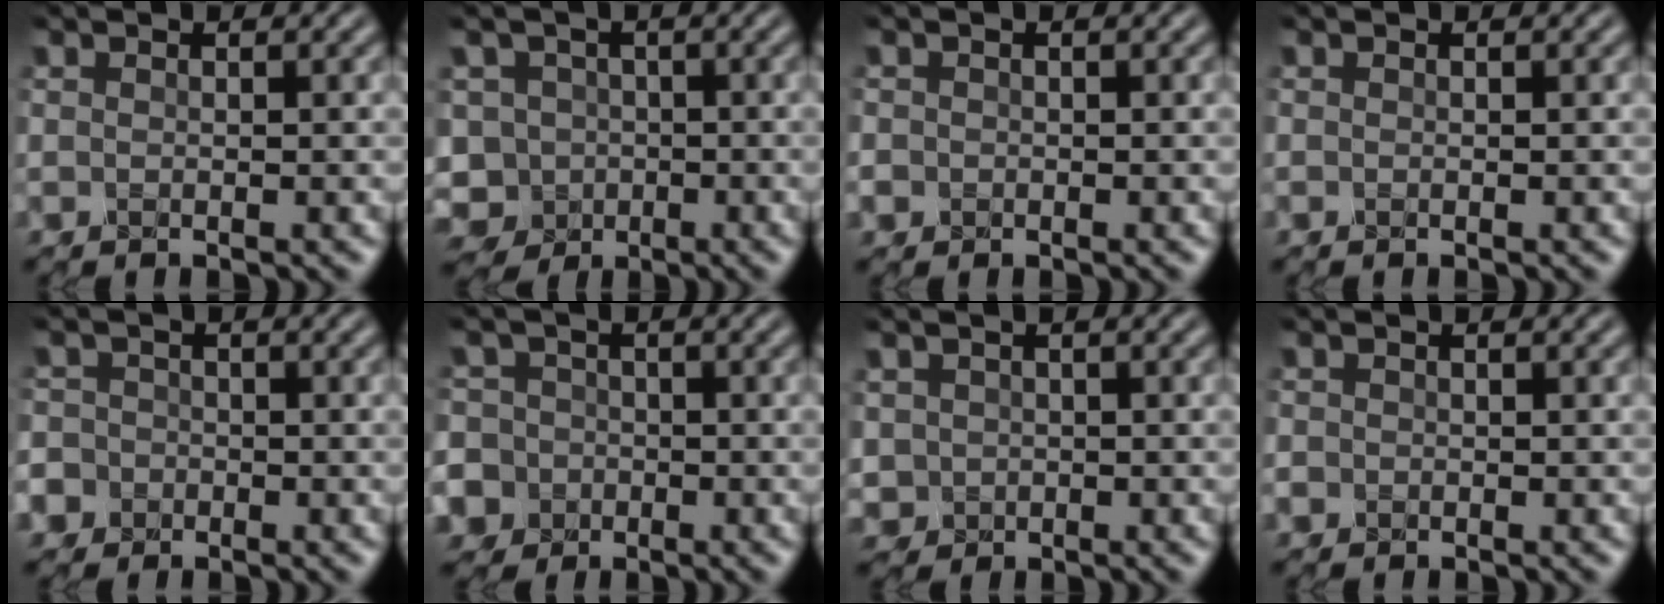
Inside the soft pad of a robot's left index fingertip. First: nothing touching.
{"total": 6.6, "force": [-2.6, 5.9, 1.7], "torque": [-0.027, -0.007, -0.062]}
{"total": 1.3, "force": [-0.3, 1.2, 0.3], "torque": [0.001, -0.007, -0.008]}
{"total": 0.0}
{"total": 5.6, "force": [-2.5, 4.9, 1.0], "torque": [-0.024, -0.008, -0.069]}
{"total": 8.9, "force": [-3.1, 8.1, 1.7], "torque": [-0.051, -0.003, -0.093]}
{"total": 1.5, "force": [0.0, 1.5, 0.1], "torque": [0.002, -0.003, 0.001]}
{"total": 0.9, "force": [-0.3, 0.9, 0.2], "torque": [0.001, -0.006, -0.008]}